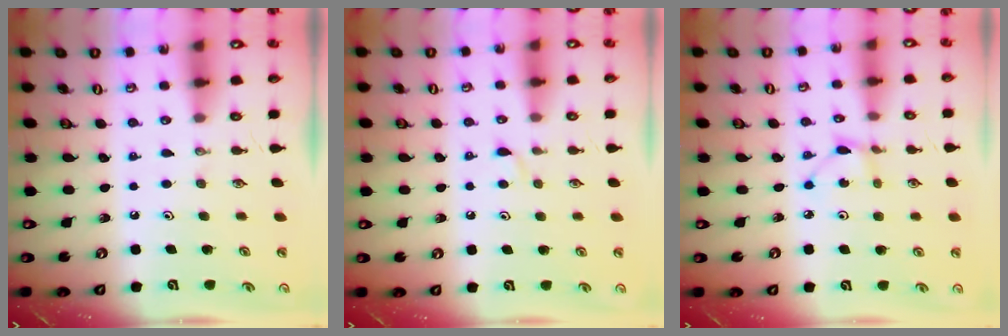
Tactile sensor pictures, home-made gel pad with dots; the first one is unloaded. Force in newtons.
{"total": 3.7, "press": 3.7, "slide": 0.4}
{"total": 1.9, "press": 1.9, "slide": 0.3}